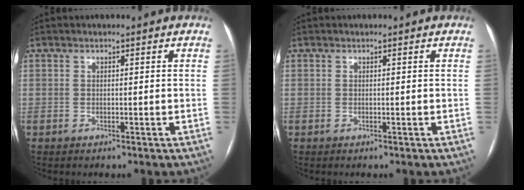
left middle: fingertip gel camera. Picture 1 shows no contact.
{"total": 0.0}